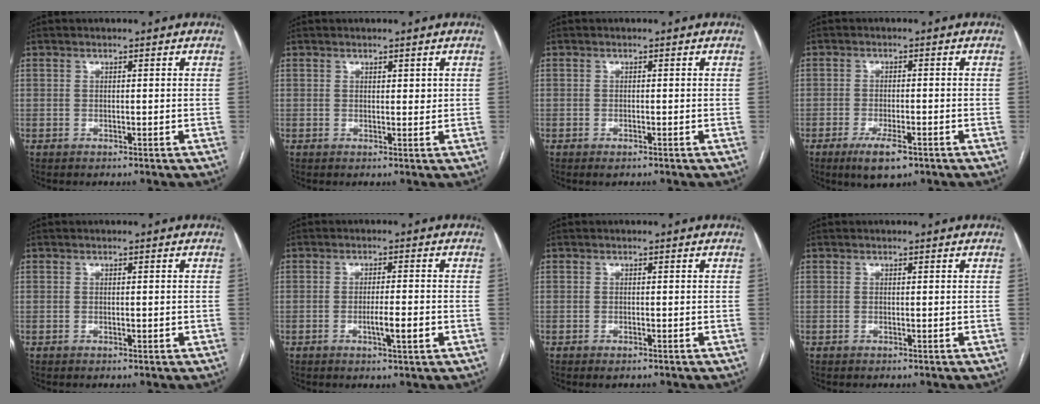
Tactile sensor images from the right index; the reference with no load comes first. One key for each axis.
{"total": 1.2, "fx": 0.6, "fy": 0.5, "fz": 0.8, "tx": -0.010, "ty": -0.003, "tz": 0.009}
{"total": 0.9, "fx": -0.6, "fy": 0.2, "fz": 0.6, "tx": -0.010, "ty": -0.002, "tz": -0.006}
{"total": 5.3, "fx": -3.2, "fy": 1.5, "fz": 3.9, "tx": -0.073, "ty": -0.008, "tz": -0.048}
{"total": 0.6, "fx": -0.2, "fy": 0.0, "fz": 0.6, "tx": -0.010, "ty": -0.002, "tz": -0.001}
{"total": 4.0, "fx": -1.4, "fy": 0.0, "fz": 3.7, "tx": -0.061, "ty": -0.004, "tz": -0.020}
{"total": 0.9, "fx": -0.7, "fy": 0.2, "fz": 0.6, "tx": -0.011, "ty": -0.002, "tz": -0.007}
{"total": 0.0}